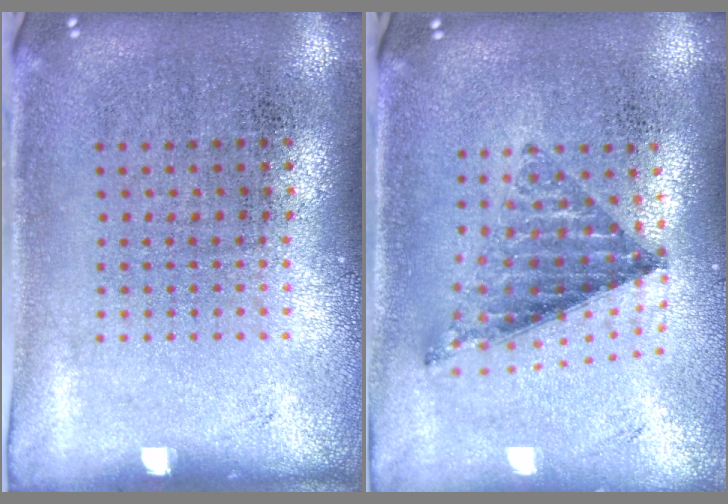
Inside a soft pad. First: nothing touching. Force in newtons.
{"total": 0.9, "press": 0.9, "slide": 0.0}